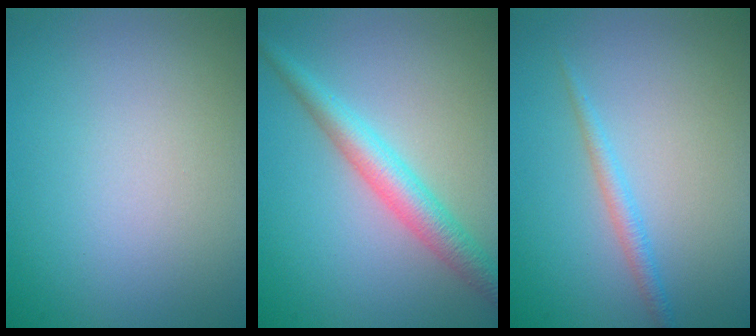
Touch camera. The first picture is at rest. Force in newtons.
{"total": 3.9, "press": 3.9, "slide": 0.1}
{"total": 1.4, "press": 1.4, "slide": 0.1}